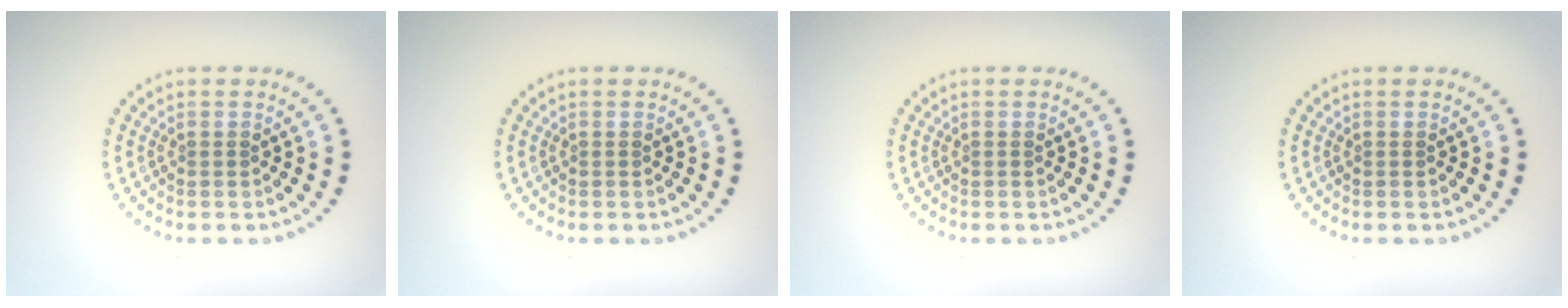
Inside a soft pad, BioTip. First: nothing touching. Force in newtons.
{"total": 0.0}
{"total": 0.0}
{"total": 0.0}